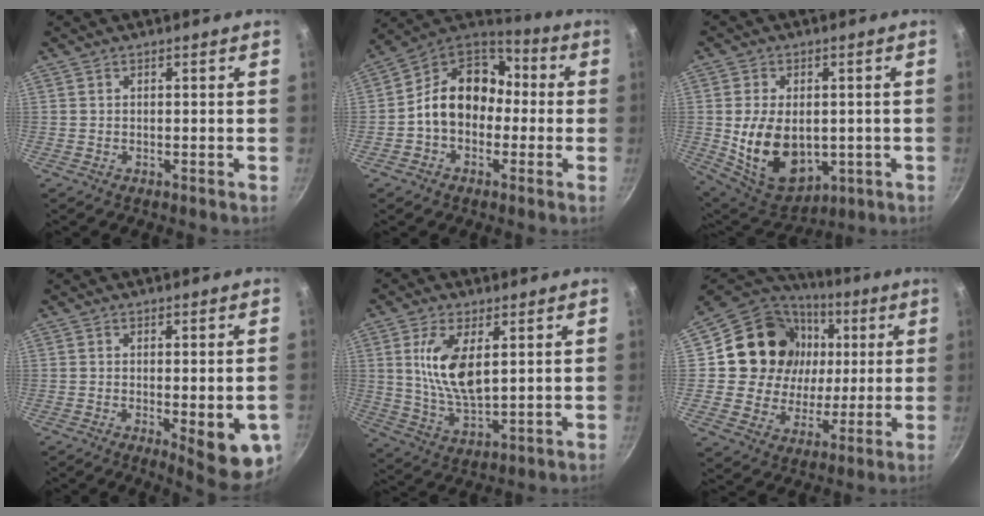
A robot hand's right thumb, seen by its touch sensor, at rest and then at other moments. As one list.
[{"total": 14.6, "force": [-1.2, 11.5, 8.9], "torque": [-0.101, 0.051, -0.041]}, {"total": 14.8, "force": [-0.9, 10.0, 10.9], "torque": [-0.163, -0.014, 0.012]}, {"total": 10.9, "force": [-2.5, 3.2, 10.1], "torque": [-0.108, -0.006, -0.023]}, {"total": 11.1, "force": [2.9, 5.0, 9.5], "torque": [-0.180, -0.019, 0.063]}, {"total": 20.5, "force": [4.1, 18.0, 8.8], "torque": [-0.144, 0.007, 0.073]}]